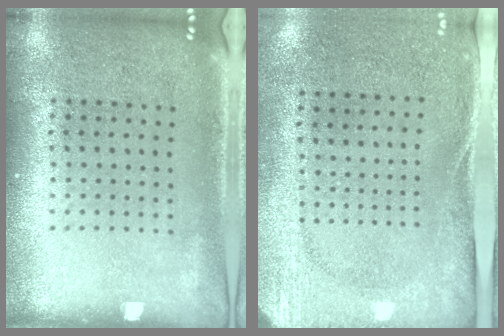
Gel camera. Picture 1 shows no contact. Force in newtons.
{"total": 2.7, "press": 2.2, "slide": 1.7}